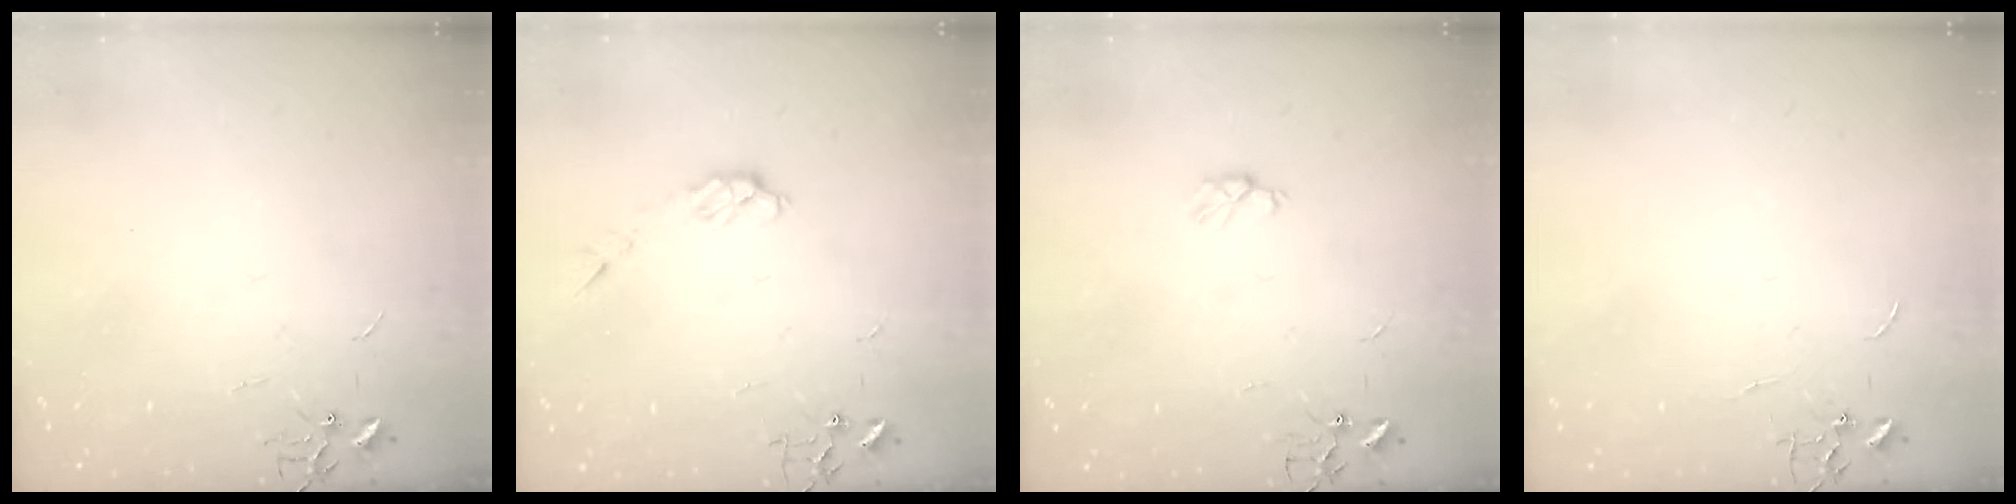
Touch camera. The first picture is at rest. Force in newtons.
{"total": 4.5, "press": 4.5, "slide": 0.7}
{"total": 4.5, "press": 4.4, "slide": 0.8}
{"total": 0.0}